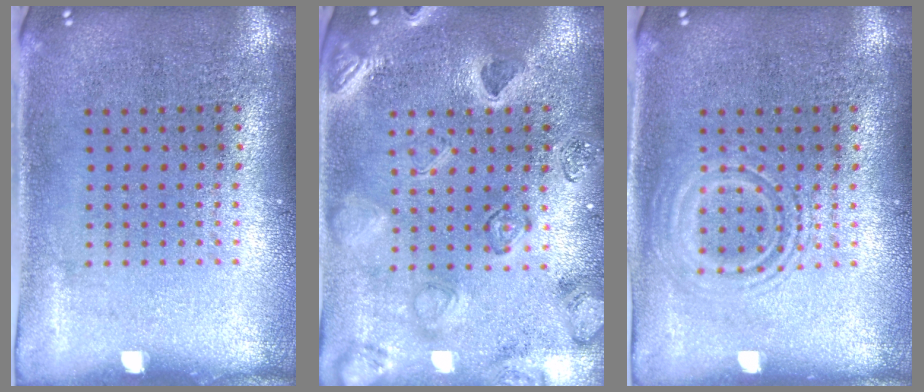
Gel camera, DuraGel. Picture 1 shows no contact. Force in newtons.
{"total": 2.5, "press": 2.4, "slide": 0.9}
{"total": 2.4, "press": 2.4, "slide": 0.4}